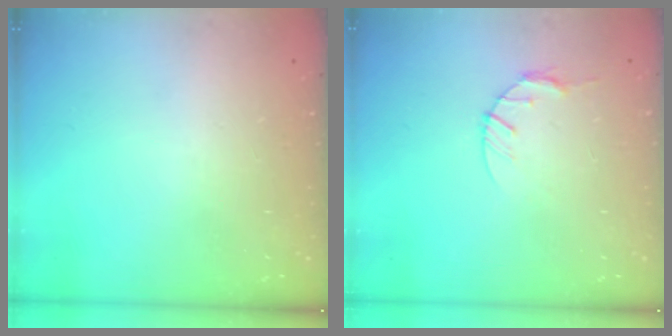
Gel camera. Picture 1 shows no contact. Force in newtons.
{"total": 4.6, "press": 4.6, "slide": 0.6}